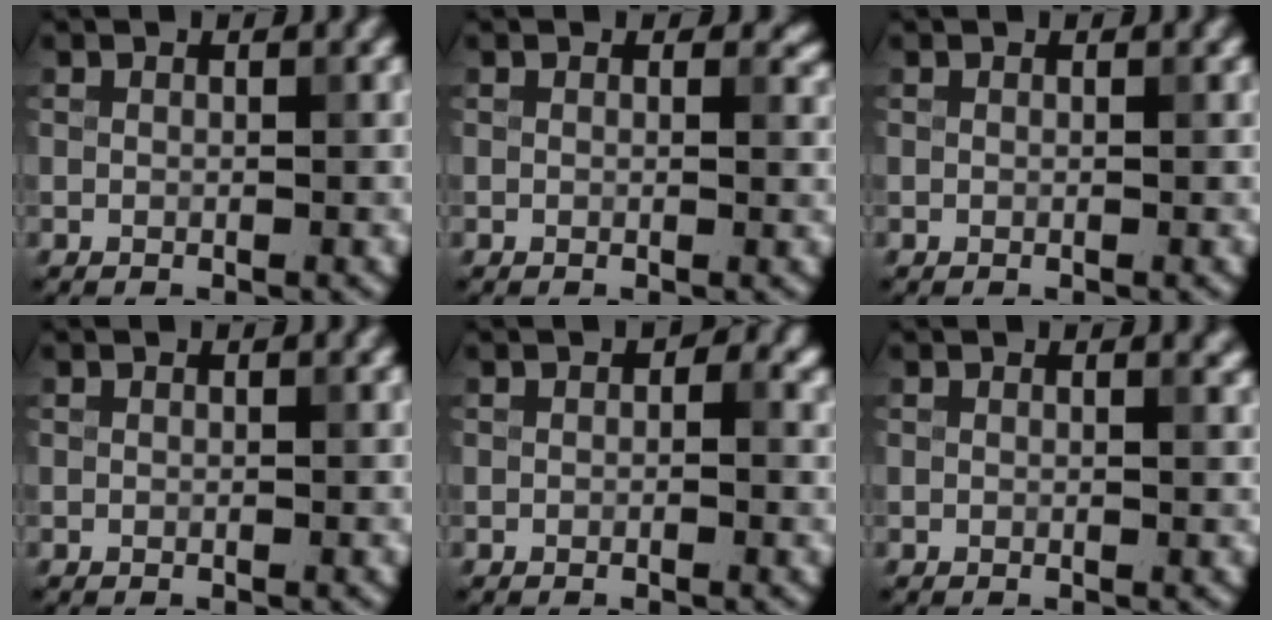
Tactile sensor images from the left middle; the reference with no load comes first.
{"total": 1.0, "force": [0.4, 0.7, 0.6], "torque": [-0.006, -0.003, 0.004]}
{"total": 0.0}
{"total": 0.0}
{"total": 1.7, "force": [0.2, 1.2, 1.2], "torque": [-0.009, 0.004, -0.001]}
{"total": 0.6, "force": [0.4, 0.1, 0.4], "torque": [-0.006, 0.000, 0.007]}